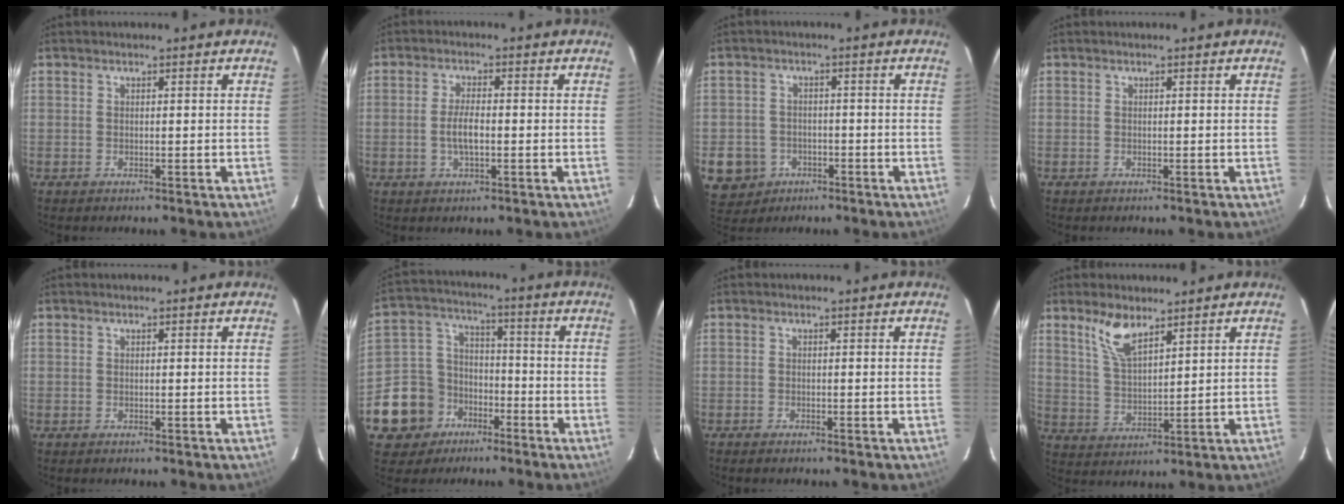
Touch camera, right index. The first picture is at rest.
{"total": 4.2, "force": [-0.8, 1.4, 3.9], "torque": [-0.076, 0.001, -0.013]}
{"total": 8.3, "force": [-3.2, 7.4, 2.2], "torque": [-0.076, 0.015, -0.039]}
{"total": 0.0}
{"total": 0.0}
{"total": 12.9, "force": [-7.1, 10.5, 2.1], "torque": [-0.079, 0.051, -0.111]}
{"total": 1.4, "force": [-1.2, 0.3, 0.5], "torque": [-0.017, -0.003, -0.024]}
{"total": 7.3, "force": [5.1, 2.6, 4.5], "torque": [-0.088, 0.004, 0.106]}